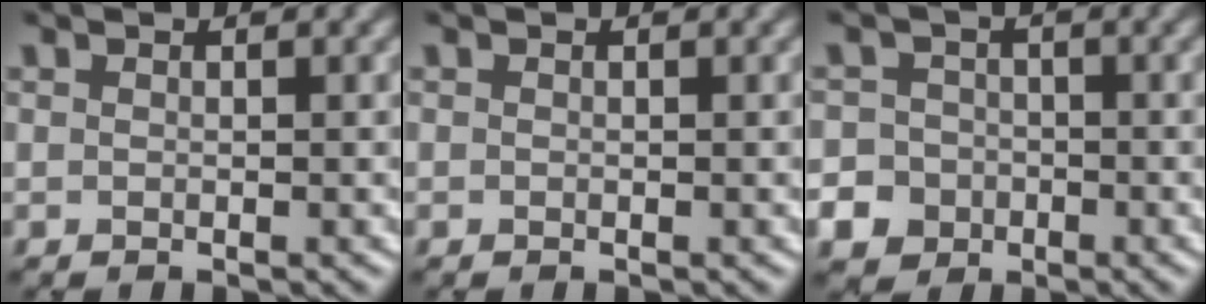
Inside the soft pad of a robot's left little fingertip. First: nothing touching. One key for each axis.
{"total": 0.0}
{"total": 7.5, "fx": -3.9, "fy": 6.3, "fz": 1.3, "tx": -0.029, "ty": -0.020, "tz": -0.084}